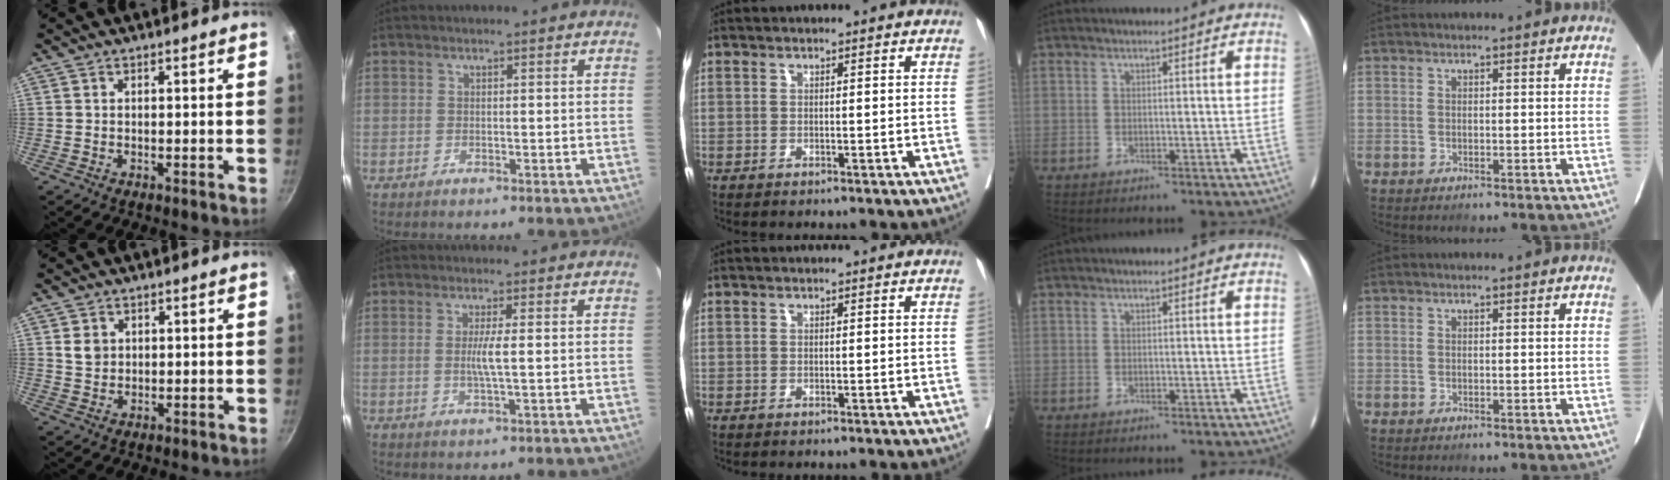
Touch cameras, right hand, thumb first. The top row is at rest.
{"thumb": {"total": 3.0, "force": [0.9, 2.5, 1.4], "torque": [-0.014, -0.006, 0.021]}, "index": {"total": 3.1, "force": [0.0, -0.3, 3.1], "torque": [-0.063, -0.004, 0.000]}}